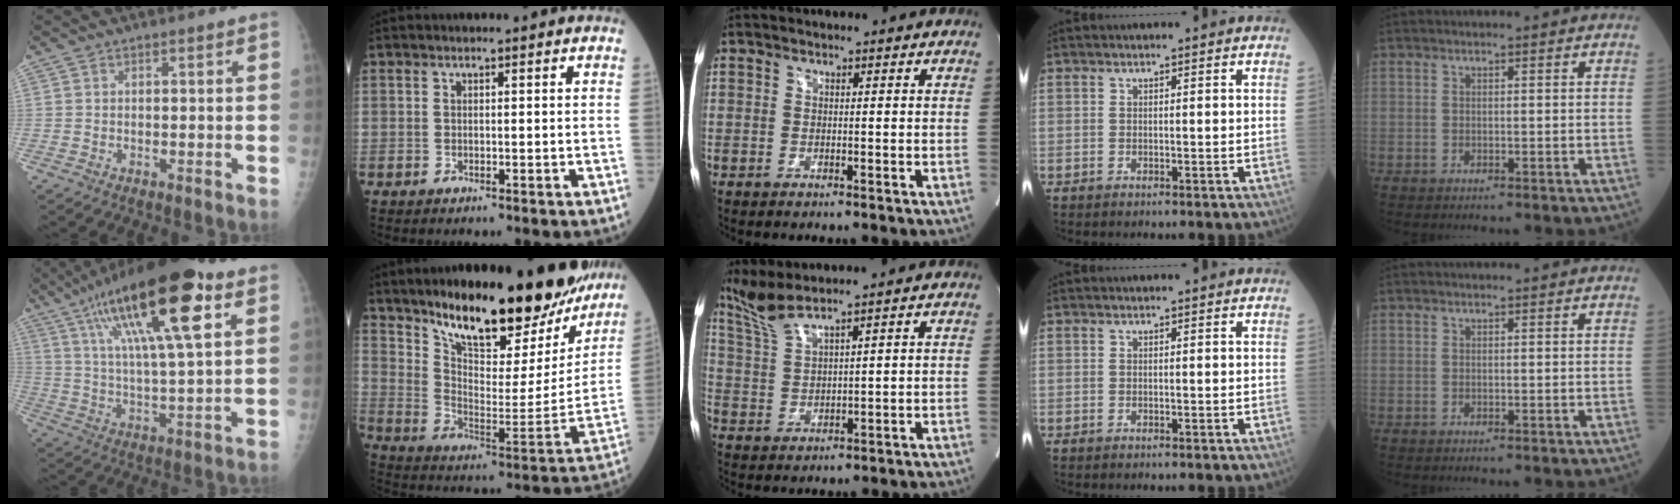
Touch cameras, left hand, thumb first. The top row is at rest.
{"thumb": {"total": 23.4, "force": [11.0, 5.9, 19.8], "torque": [-0.327, -0.010, 0.181]}, "index": {"total": 24.6, "force": [19.6, 7.3, 12.9], "torque": [-0.193, -0.031, 0.283]}, "middle": {"total": 5.2, "force": [4.6, -0.8, 2.3], "torque": [-0.062, 0.001, 0.107]}}